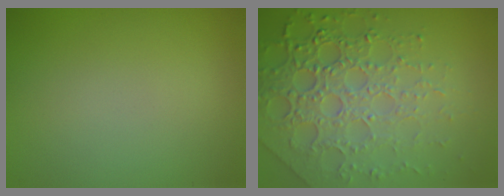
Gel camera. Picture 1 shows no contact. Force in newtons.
{"total": 7.9, "press": 5.5, "slide": 5.7}